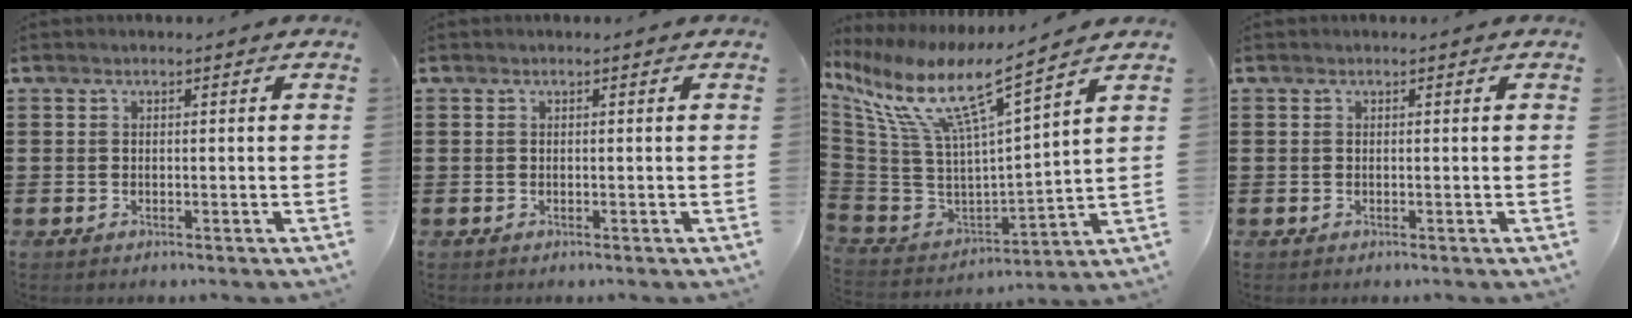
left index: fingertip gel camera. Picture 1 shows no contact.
{"total": 0.0}
{"total": 11.5, "force": [6.6, 2.0, 9.2], "torque": [-0.203, -0.046, 0.103]}
{"total": 0.0}